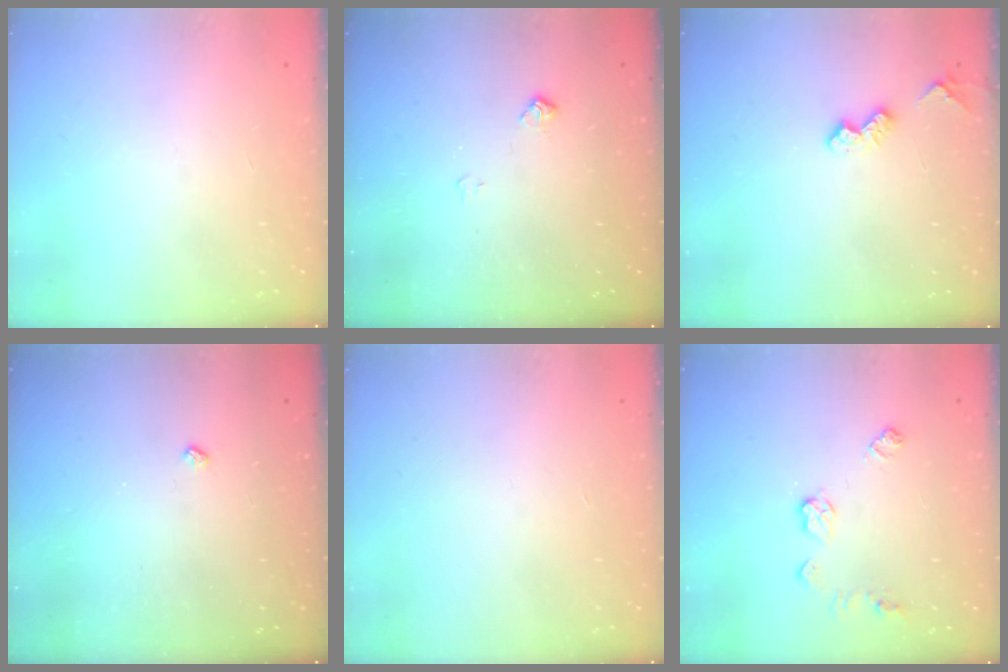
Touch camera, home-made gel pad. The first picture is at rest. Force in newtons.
{"total": 4.9, "press": 4.8, "slide": 0.8}
{"total": 4.9, "press": 4.9, "slide": 0.7}
{"total": 2.5, "press": 2.4, "slide": 0.5}
{"total": 0.0}
{"total": 7.8, "press": 7.8, "slide": 0.5}